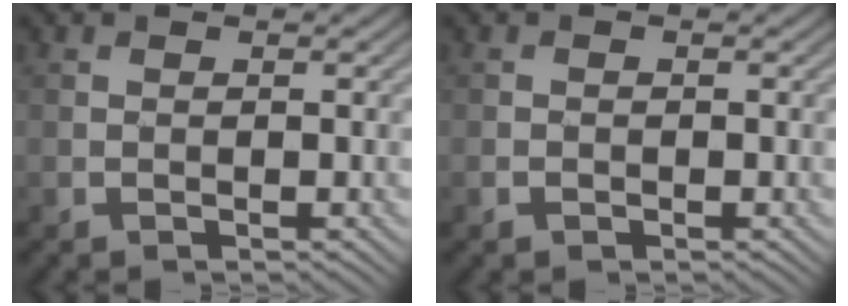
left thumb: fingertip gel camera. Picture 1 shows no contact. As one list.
[{"total": 0.7, "force": [-0.4, 0.5, 0.3], "torque": [-0.005, -0.003, -0.007]}]